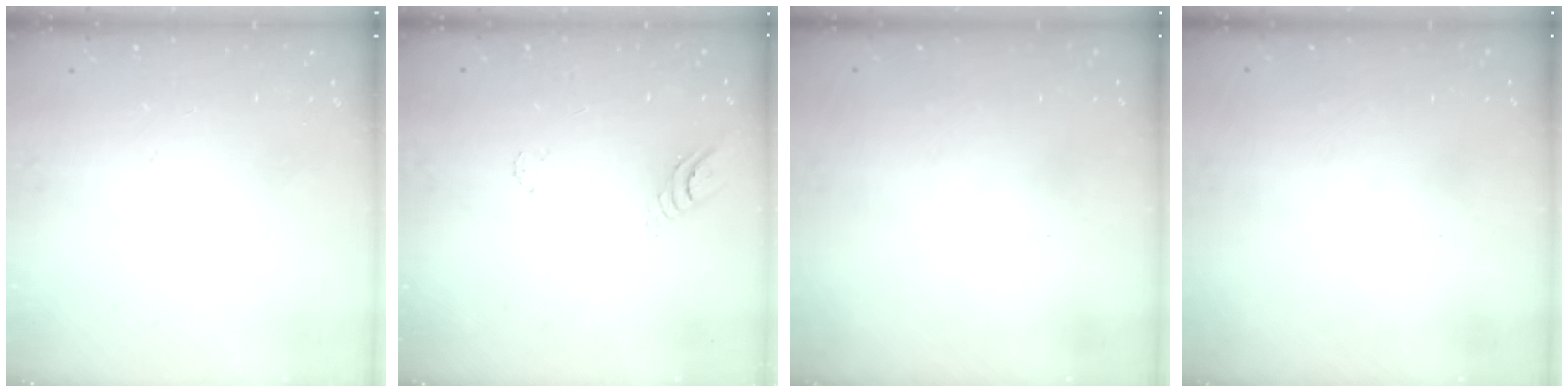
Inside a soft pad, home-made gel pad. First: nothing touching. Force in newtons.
{"total": 3.6, "press": 3.5, "slide": 0.4}
{"total": 0.7, "press": 0.4, "slide": 0.5}
{"total": 0.7, "press": 0.4, "slide": 0.5}